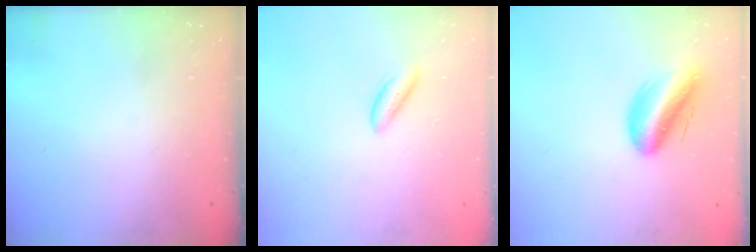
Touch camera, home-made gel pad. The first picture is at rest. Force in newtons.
{"total": 1.9, "press": 1.9, "slide": 0.4}
{"total": 12.8, "press": 12.2, "slide": 3.8}